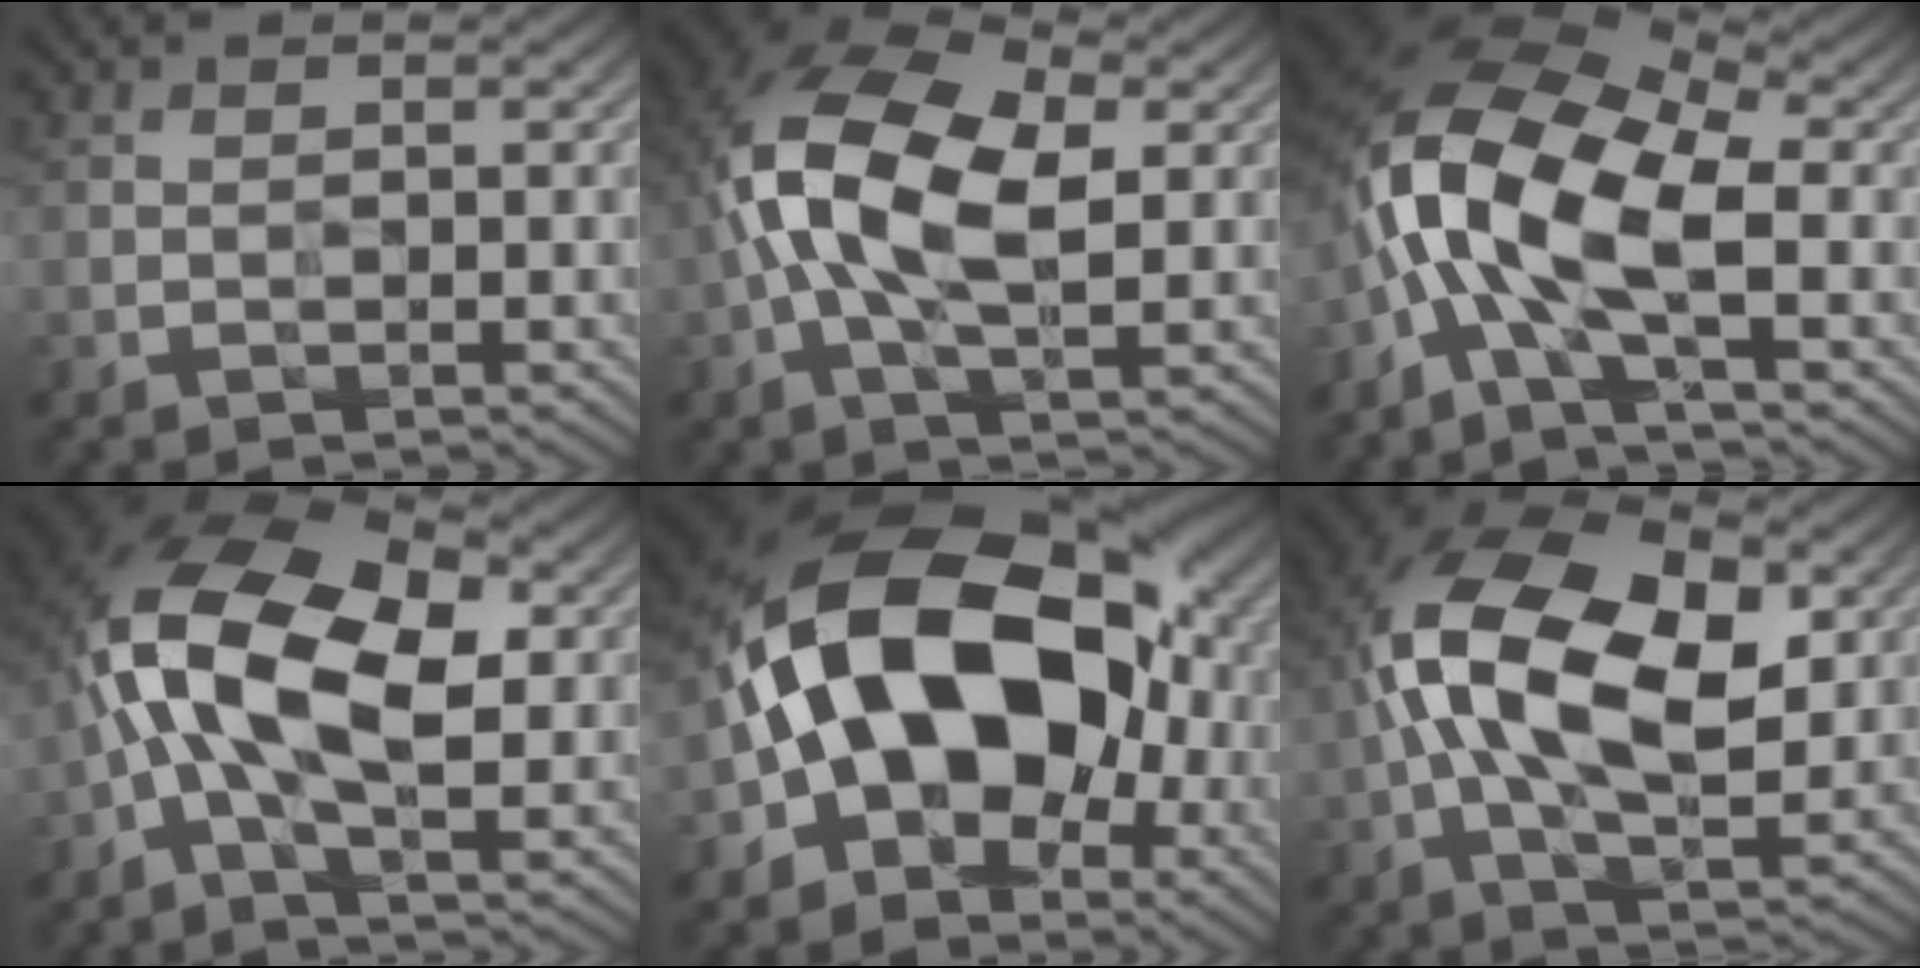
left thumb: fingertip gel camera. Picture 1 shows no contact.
{"total": 12.6, "force": [0.6, 6.5, 10.8], "torque": [-0.242, 0.023, 0.001]}
{"total": 12.1, "force": [-2.5, 4.5, 10.9], "torque": [-0.248, -0.002, -0.063]}
{"total": 14.0, "force": [0.4, 7.1, 12.1], "torque": [-0.256, 0.032, -0.012]}
{"total": 16.5, "force": [-1.7, 11.2, 12.0], "torque": [-0.191, 0.013, -0.042]}
{"total": 14.7, "force": [1.6, 7.9, 12.3], "torque": [-0.255, 0.023, 0.020]}